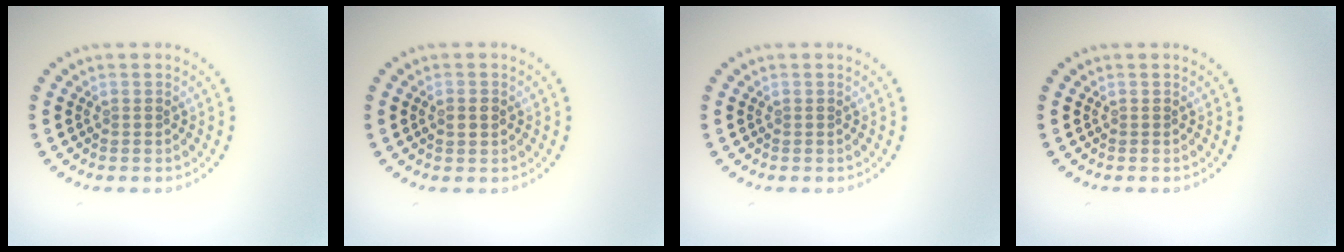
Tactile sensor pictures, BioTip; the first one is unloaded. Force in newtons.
{"total": 1.6, "press": 1.6, "slide": 0.1}
{"total": 0.0}
{"total": 0.0}